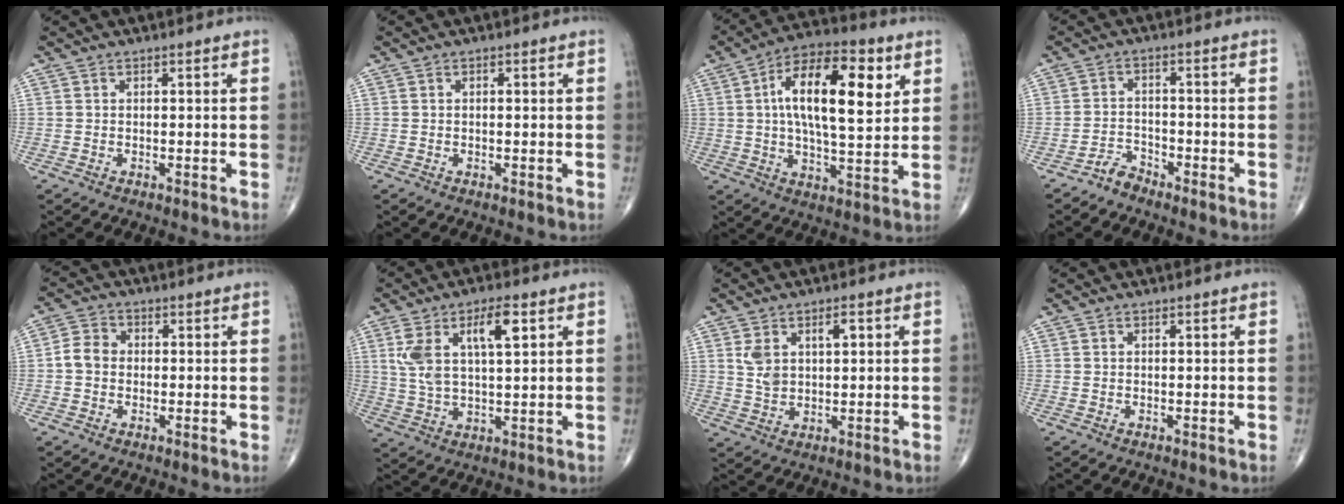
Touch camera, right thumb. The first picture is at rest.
{"total": 0.7, "force": [0.2, 0.2, 0.6], "torque": [-0.015, 0.004, 0.004]}
{"total": 18.3, "force": [4.9, 7.5, 16.0], "torque": [-0.247, -0.002, 0.073]}
{"total": 2.7, "force": [-2.6, 0.9, 0.1], "torque": [0.006, 0.010, -0.051]}
{"total": 4.3, "force": [-0.4, 3.6, 2.3], "torque": [-0.035, 0.014, -0.015]}
{"total": 10.9, "force": [4.0, 4.3, 9.2], "torque": [-0.177, 0.001, 0.080]}
{"total": 6.3, "force": [2.1, 3.7, 4.7], "torque": [-0.074, -0.001, 0.044]}
{"total": 0.0}